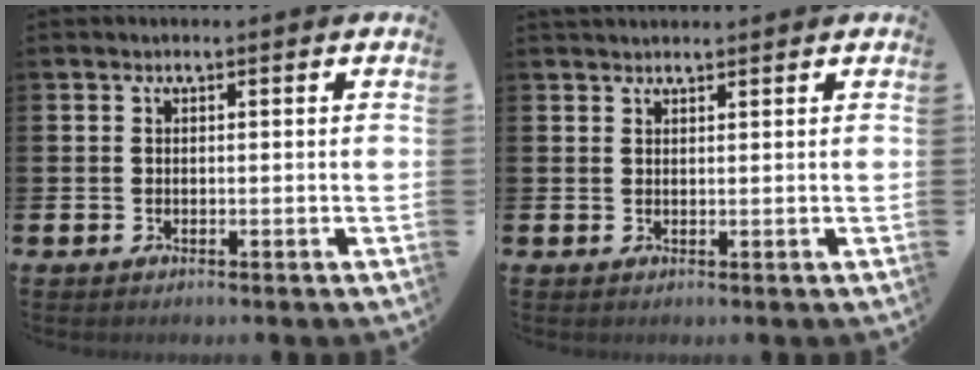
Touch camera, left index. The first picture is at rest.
{"total": 1.0, "force": [1.0, 0.2, 0.1], "torque": [0.008, -0.003, 0.016]}